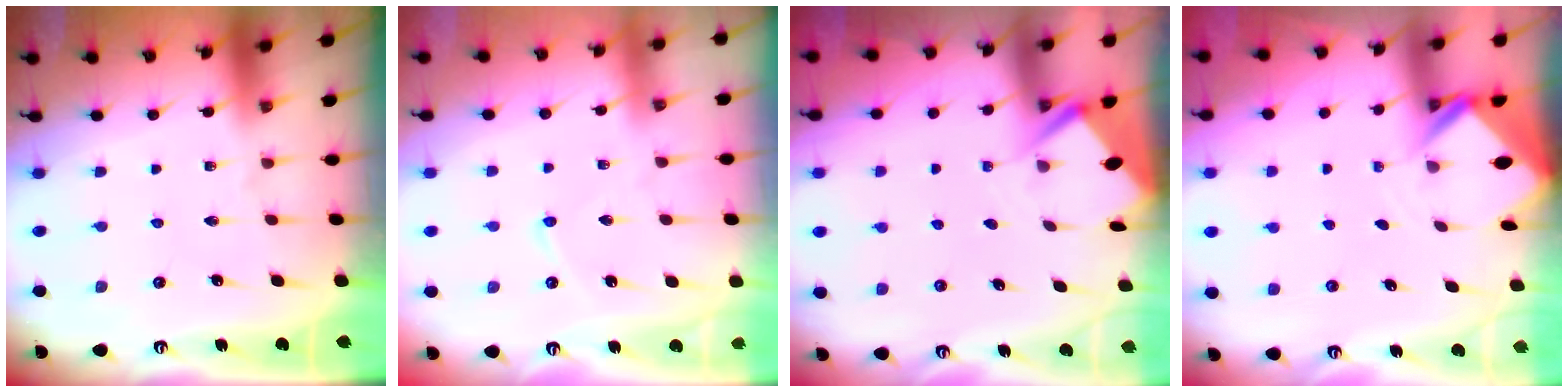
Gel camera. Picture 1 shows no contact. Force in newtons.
{"total": 4.0, "press": 4.0, "slide": 0.4}
{"total": 2.9, "press": 2.9, "slide": 0.4}
{"total": 2.7, "press": 2.7, "slide": 0.2}